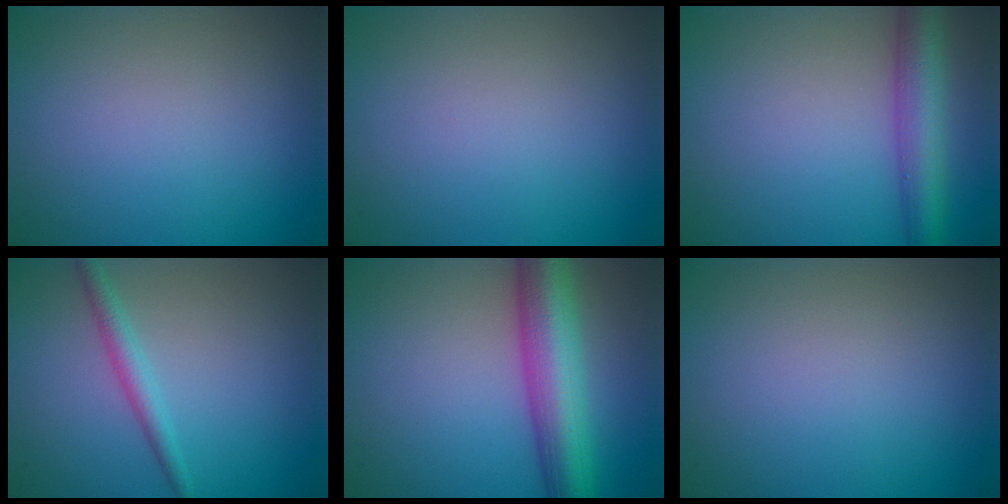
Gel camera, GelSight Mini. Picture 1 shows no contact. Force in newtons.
{"total": 0.0}
{"total": 5.1, "press": 5.1, "slide": 0.2}
{"total": 2.2, "press": 2.1, "slide": 0.0}
{"total": 8.7, "press": 8.7, "slide": 0.2}
{"total": 0.0}